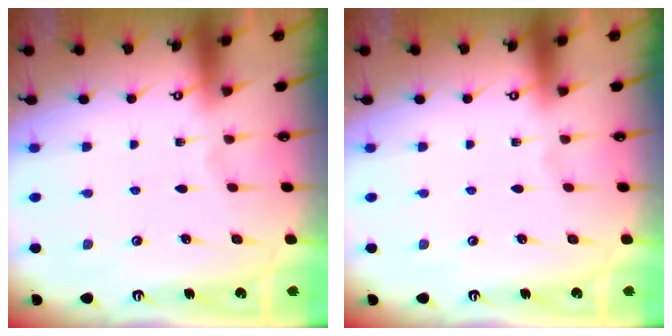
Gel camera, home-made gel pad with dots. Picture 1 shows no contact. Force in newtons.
{"total": 0.0}